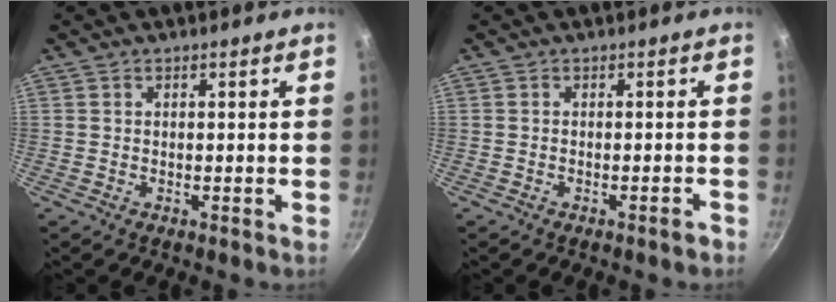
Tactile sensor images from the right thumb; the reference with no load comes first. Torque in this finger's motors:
{"motor_torque": [-0.39, -0.05, -0.06, 0.55, 0.01]}